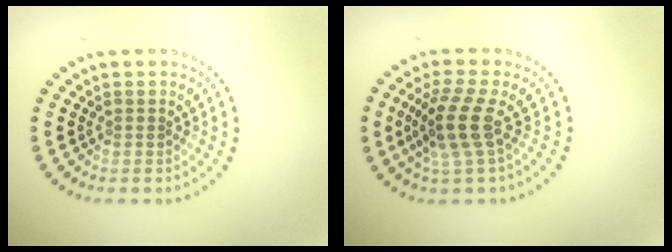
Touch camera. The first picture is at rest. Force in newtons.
{"total": 3.6, "press": 2.7, "slide": 2.3}